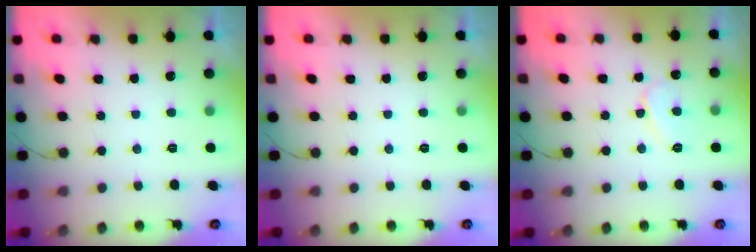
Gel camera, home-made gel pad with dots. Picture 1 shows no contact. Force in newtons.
{"total": 0.0}
{"total": 5.8, "press": 5.8, "slide": 0.5}